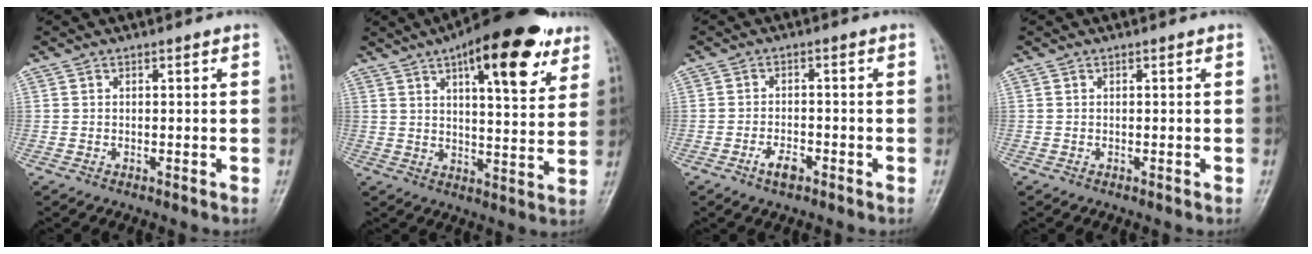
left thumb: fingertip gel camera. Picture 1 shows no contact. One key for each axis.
{"total": 19.2, "fx": 10.5, "fy": 6.7, "fz": 14.6, "tx": -0.180, "ty": -0.029, "tz": 0.148}
{"total": 3.4, "fx": -2.0, "fy": 1.6, "fz": 2.2, "tx": -0.039, "ty": 0.012, "tz": -0.036}
{"total": 0.0}